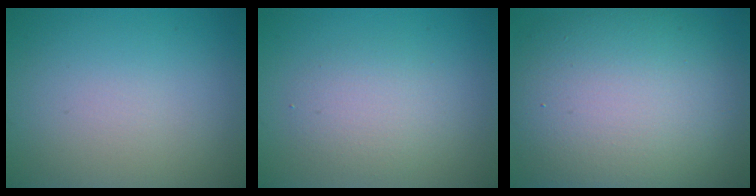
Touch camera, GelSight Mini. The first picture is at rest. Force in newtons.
{"total": 2.6, "press": 2.6, "slide": 0.0}
{"total": 13.7, "press": 13.7, "slide": 0.9}